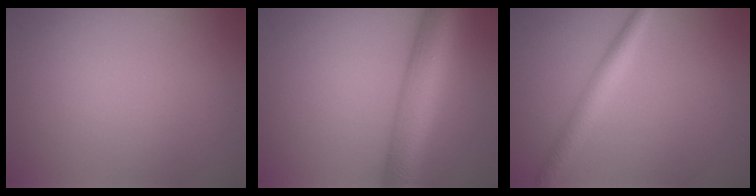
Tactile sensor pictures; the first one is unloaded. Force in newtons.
{"total": 7.4, "press": 7.4, "slide": 0.2}
{"total": 2.7, "press": 2.7, "slide": 0.2}